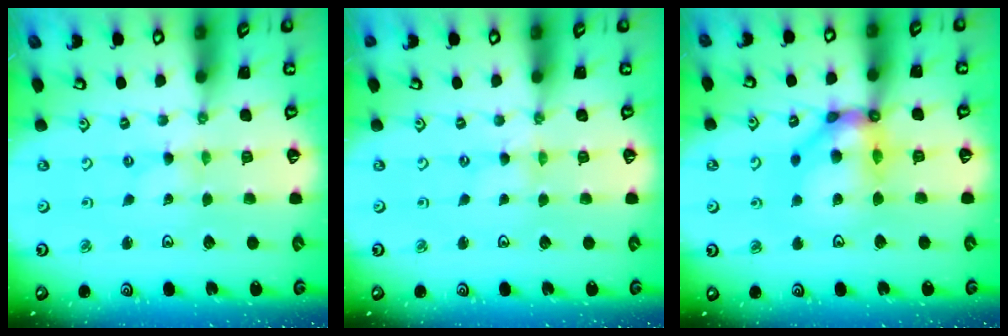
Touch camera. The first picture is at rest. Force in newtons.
{"total": 0.0}
{"total": 12.7, "press": 12.6, "slide": 1.8}